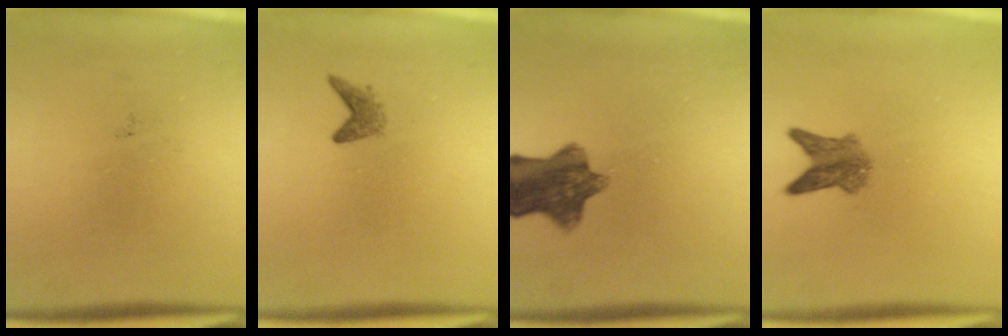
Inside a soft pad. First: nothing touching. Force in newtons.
{"total": 1.4}
{"total": 8.9}
{"total": 4.0}